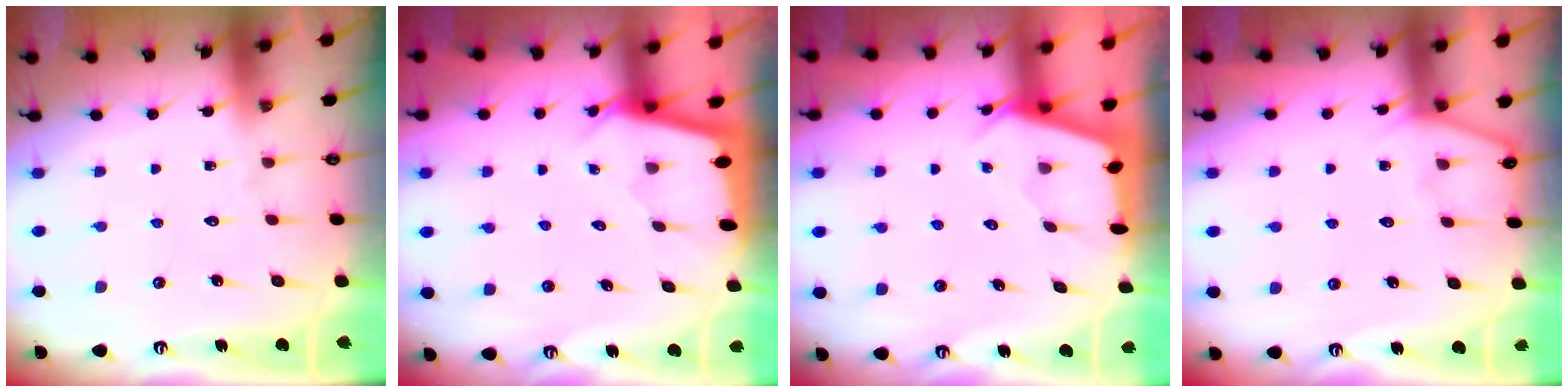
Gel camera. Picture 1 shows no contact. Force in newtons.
{"total": 2.1, "press": 2.1, "slide": 0.1}
{"total": 2.4, "press": 2.4, "slide": 0.2}
{"total": 3.4, "press": 3.4, "slide": 0.5}